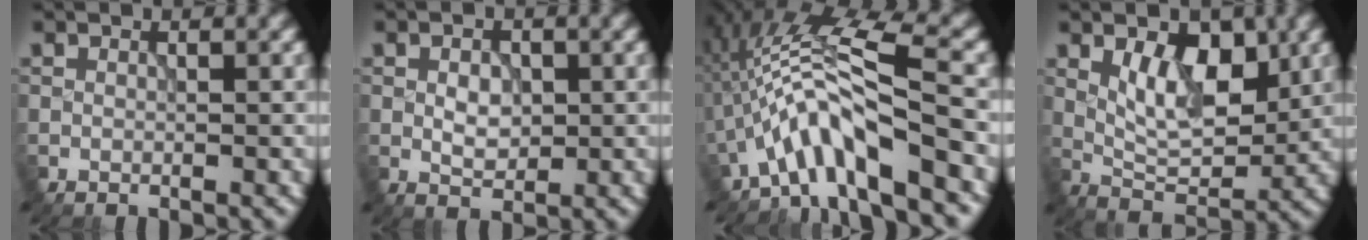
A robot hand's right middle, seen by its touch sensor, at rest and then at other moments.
{"total": 2.4, "force": [0.1, 1.6, 1.8], "torque": [-0.029, 0.001, 0.000]}
{"total": 7.6, "force": [-3.1, 1.7, 6.8], "torque": [-0.119, 0.021, -0.062]}
{"total": 5.7, "force": [1.8, 3.1, 4.5], "torque": [-0.076, -0.006, 0.033]}